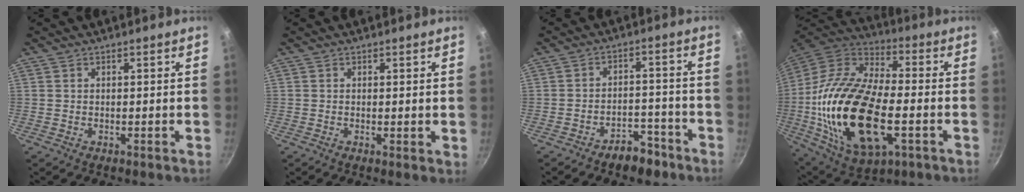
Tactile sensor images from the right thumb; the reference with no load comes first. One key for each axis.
{"total": 1.0, "fx": 0.1, "fy": 0.3, "fz": 1.0, "tx": -0.014, "ty": -0.005, "tz": 0.001}
{"total": 6.7, "fx": -5.0, "fy": 3.3, "fz": 3.1, "tx": -0.028, "ty": 0.048, "tz": -0.067}
{"total": 28.4, "fx": -5.1, "fy": 14.6, "fz": 23.8, "tx": -0.462, "ty": 0.013, "tz": -0.087}